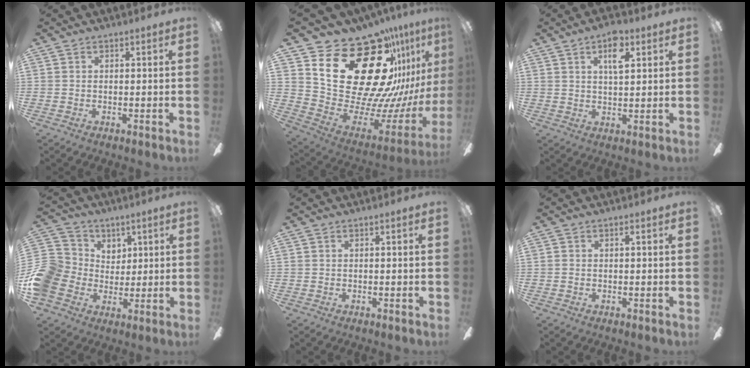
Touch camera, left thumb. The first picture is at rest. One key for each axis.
{"total": 33.2, "fx": 15.6, "fy": 18.5, "fz": 22.8, "tx": -0.333, "ty": -0.139, "tz": 0.321}
{"total": 7.1, "fx": 3.7, "fy": 3.0, "fz": 5.3, "tx": -0.082, "ty": -0.005, "tz": 0.058}
{"total": 12.1, "fx": 0.2, "fy": 11.4, "fz": 4.2, "tx": -0.117, "ty": 0.007, "tz": 0.007}
{"total": 0.0}
{"total": 0.5, "fx": -0.1, "fy": 0.0, "fz": 0.5, "tx": -0.012, "ty": 0.003, "tz": -0.002}